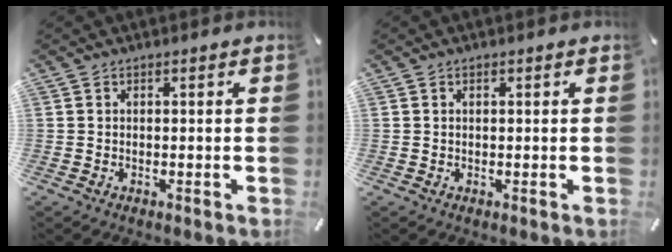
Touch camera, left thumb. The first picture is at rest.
{"total": 0.7, "force": [0.2, 0.4, 0.5], "torque": [-0.011, 0.002, 0.003]}